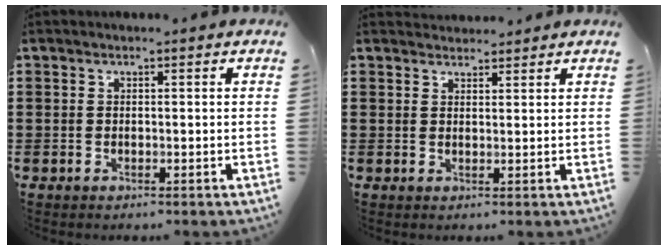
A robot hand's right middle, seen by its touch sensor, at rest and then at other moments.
{"total": 1.9, "force": [1.8, 0.4, -0.2], "torque": [0.007, 0.002, 0.034]}